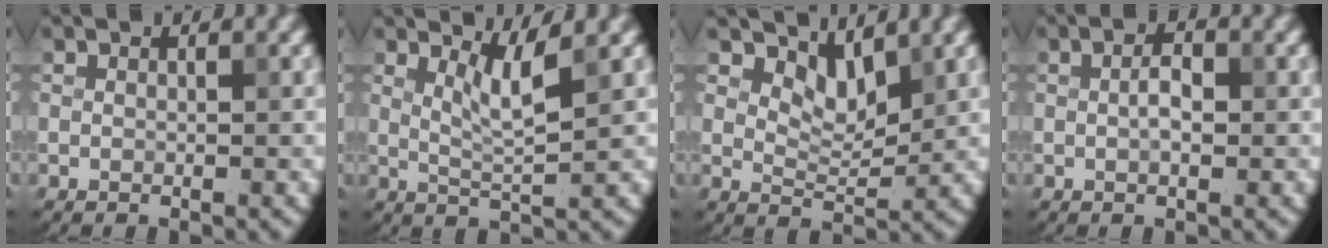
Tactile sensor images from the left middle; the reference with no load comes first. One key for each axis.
{"total": 2.4, "fx": 1.3, "fy": 0.1, "fz": 2.0, "tx": -0.041, "ty": -0.006, "tz": 0.033}
{"total": 2.9, "fx": 2.2, "fy": 1.1, "fz": 1.5, "tx": -0.034, "ty": -0.011, "tz": 0.037}
{"total": 1.7, "fx": -0.1, "fy": 0.7, "fz": 1.5, "tx": -0.030, "ty": 0.006, "tz": 0.000}